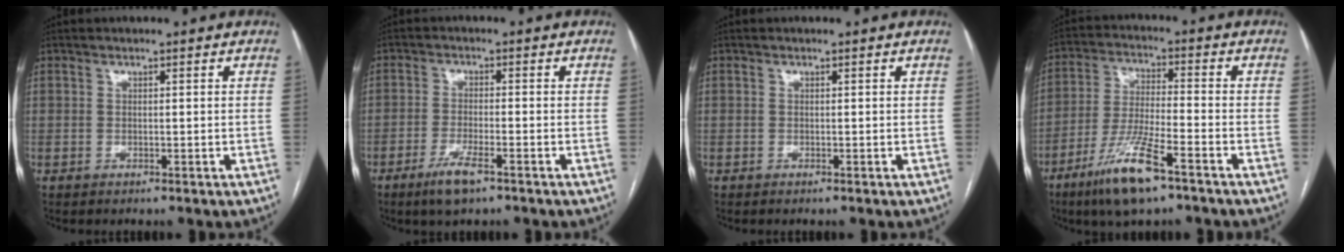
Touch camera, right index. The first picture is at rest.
{"total": 5.1, "force": [-3.3, 0.8, 3.8], "torque": [-0.081, -0.008, -0.057]}
{"total": 0.0}
{"total": 11.4, "force": [-7.1, 1.4, 8.8], "torque": [-0.179, -0.025, -0.130]}